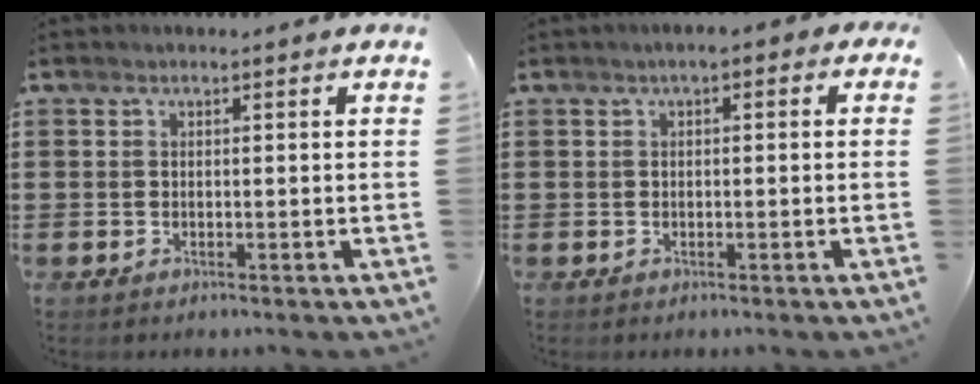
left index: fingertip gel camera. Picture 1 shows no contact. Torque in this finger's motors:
{"motor_torque": [1.29, -0.84, 0.45, 0.07]}